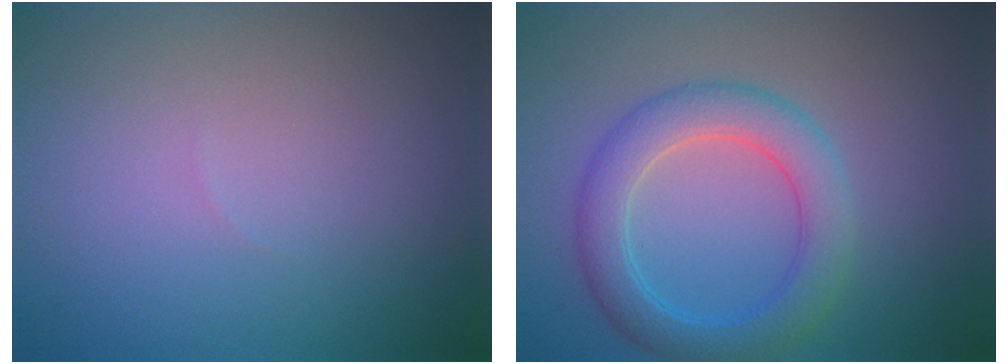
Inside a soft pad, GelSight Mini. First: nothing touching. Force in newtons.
{"total": 4.8, "press": 4.8, "slide": 0.1}